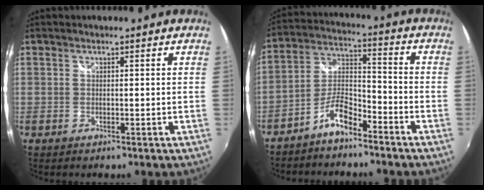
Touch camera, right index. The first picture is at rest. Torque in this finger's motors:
{"motor_torque": [1.02, -1.11, 0.20, 0.06]}